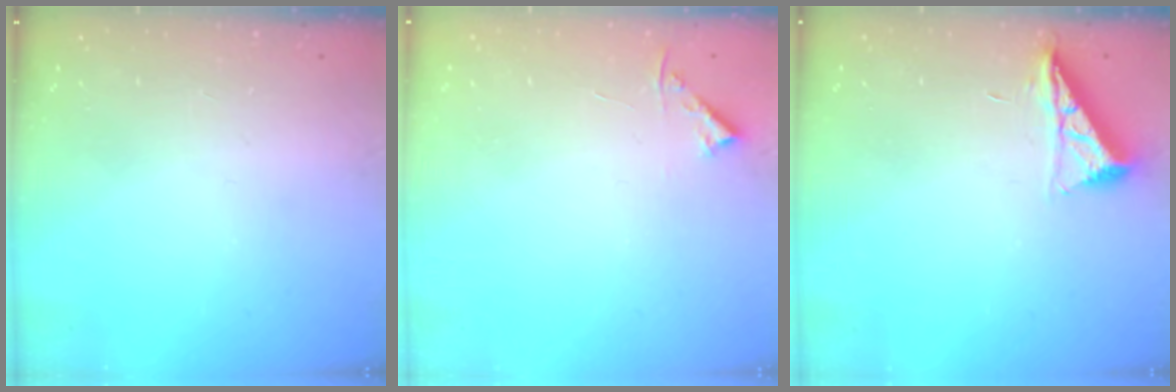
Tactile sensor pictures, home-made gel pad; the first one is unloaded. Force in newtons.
{"total": 3.8, "press": 3.8, "slide": 0.6}
{"total": 6.5, "press": 6.4, "slide": 0.9}